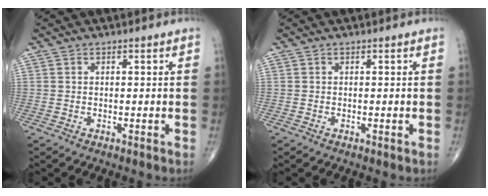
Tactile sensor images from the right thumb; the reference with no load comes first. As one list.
[{"total": 0.0}]